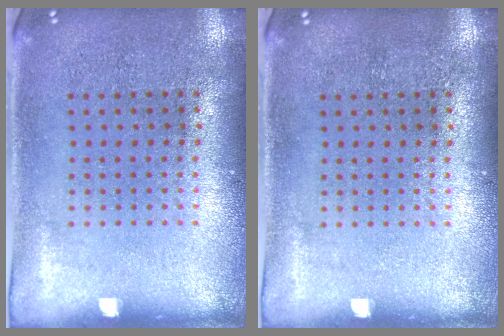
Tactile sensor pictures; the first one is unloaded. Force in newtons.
{"total": 0.0}